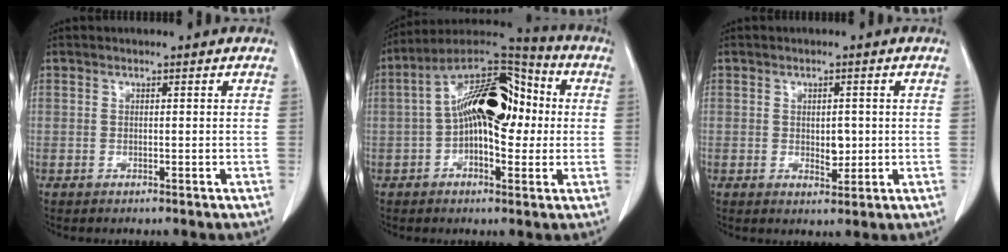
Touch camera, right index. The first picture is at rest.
{"total": 16.0, "force": [1.0, 7.1, 14.3], "torque": [-0.249, 0.050, 0.013]}
{"total": 2.8, "force": [0.0, 1.5, 2.3], "torque": [-0.035, -0.003, 0.005]}